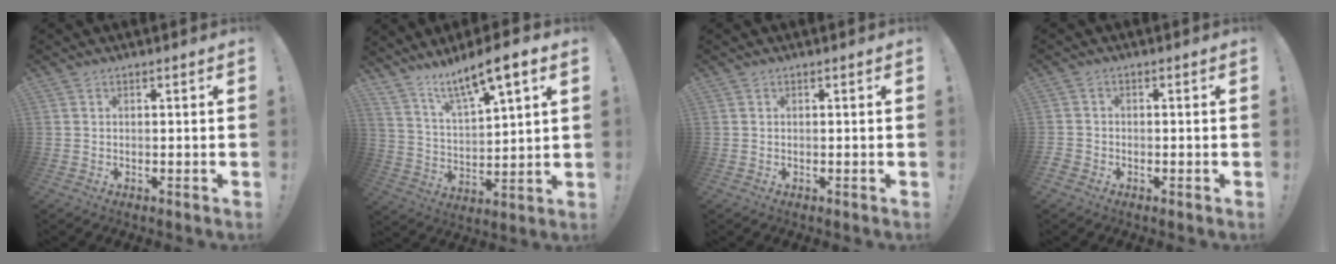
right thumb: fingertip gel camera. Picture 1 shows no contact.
{"total": 10.6, "force": [8.6, 1.7, 6.0], "torque": [-0.114, -0.064, 0.145]}
{"total": 0.0}
{"total": 1.9, "force": [-1.2, 1.3, 0.6], "torque": [-0.012, 0.007, -0.020]}